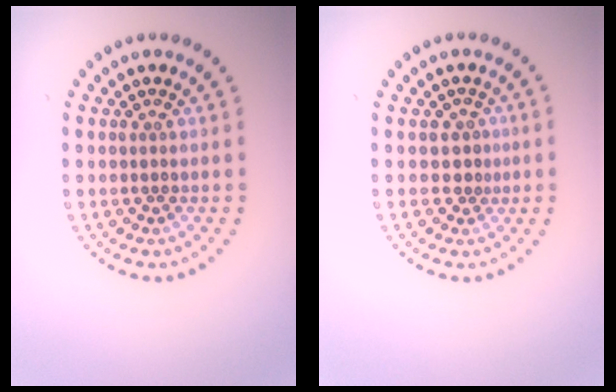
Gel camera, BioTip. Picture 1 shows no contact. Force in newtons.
{"total": 1.6, "press": 1.3, "slide": 0.9}